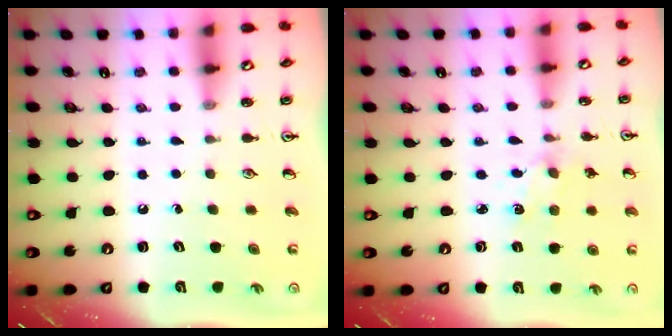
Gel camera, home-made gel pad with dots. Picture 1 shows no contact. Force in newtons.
{"total": 2.0, "press": 2.0, "slide": 0.3}